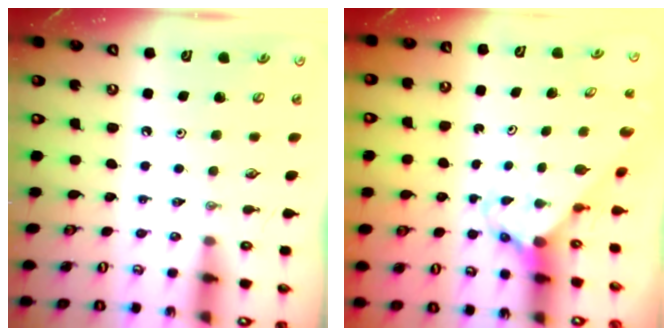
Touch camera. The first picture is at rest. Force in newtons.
{"total": 3.7, "press": 3.7, "slide": 0.4}